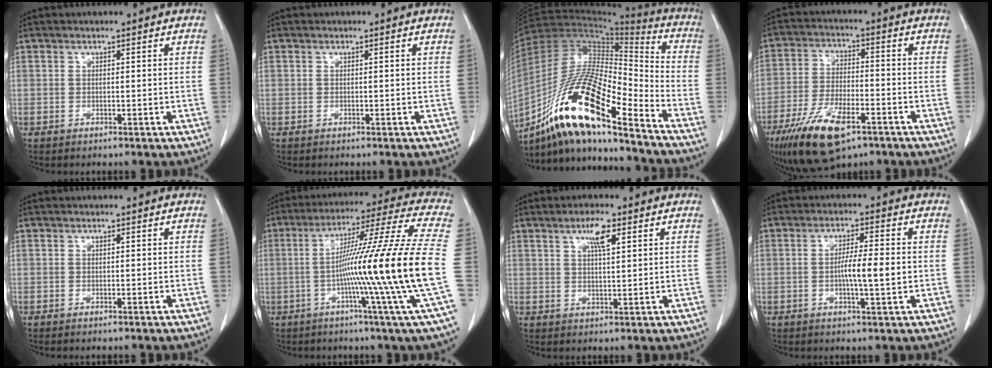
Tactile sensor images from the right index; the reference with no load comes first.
{"total": 0.0}
{"total": 20.6, "force": [-13.4, 3.1, 15.4], "torque": [-0.304, -0.012, -0.241]}
{"total": 13.2, "force": [-7.7, 4.6, 9.7], "torque": [-0.188, -0.014, -0.131]}
{"total": 0.0}
{"total": 20.7, "force": [-3.0, -3.6, 20.1], "torque": [-0.302, -0.012, -0.070]}
{"total": 4.2, "force": [2.2, 0.7, 3.6], "torque": [-0.067, 0.002, 0.039]}
{"total": 5.6, "force": [-0.6, 0.3, 5.6], "torque": [-0.097, 0.000, -0.011]}